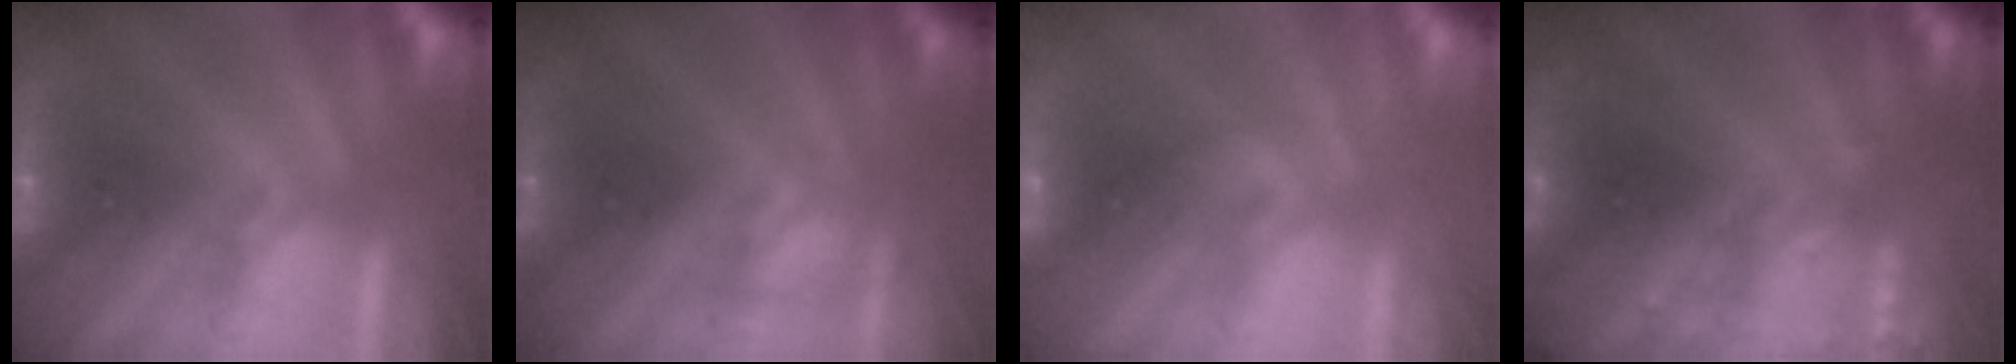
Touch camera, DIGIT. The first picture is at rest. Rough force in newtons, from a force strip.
{"total": 2.4}
{"total": 3.0}
{"total": 3.0}